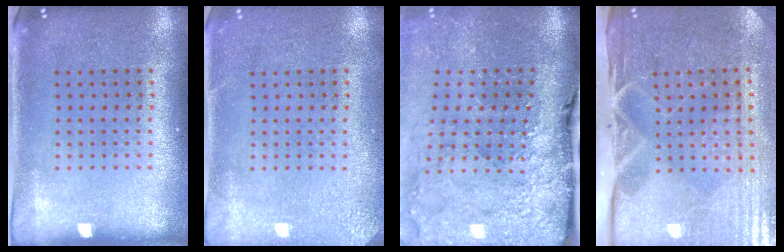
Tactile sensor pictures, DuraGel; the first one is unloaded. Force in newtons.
{"total": 2.5, "press": 2.4, "slide": 0.3}
{"total": 4.5, "press": 3.5, "slide": 2.8}
{"total": 4.8, "press": 4.1, "slide": 2.6}